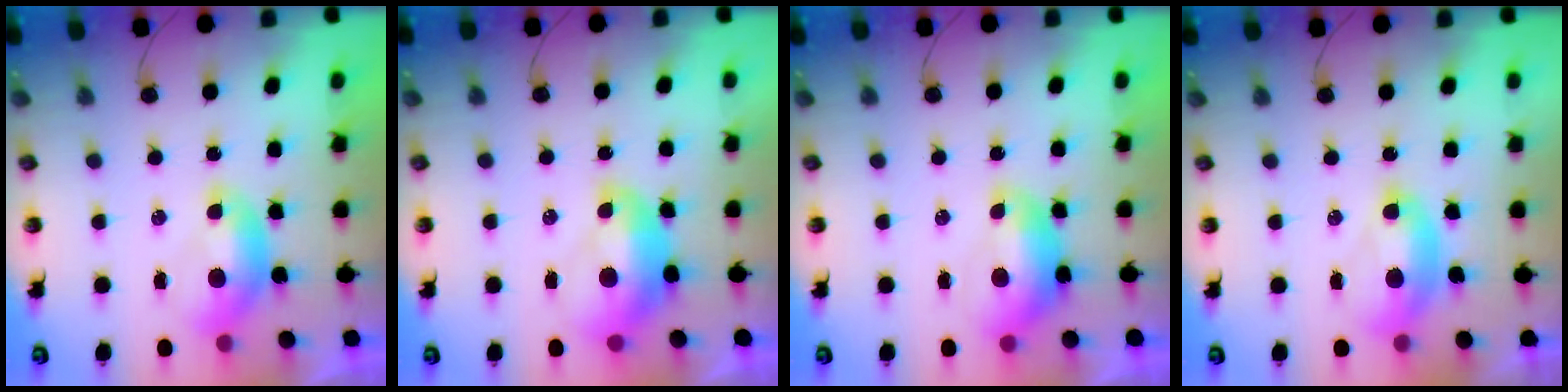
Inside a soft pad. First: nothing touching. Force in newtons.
{"total": 2.6, "press": 2.5, "slide": 0.7}
{"total": 0.8, "press": 0.7, "slide": 0.4}
{"total": 2.6, "press": 2.6, "slide": 0.5}